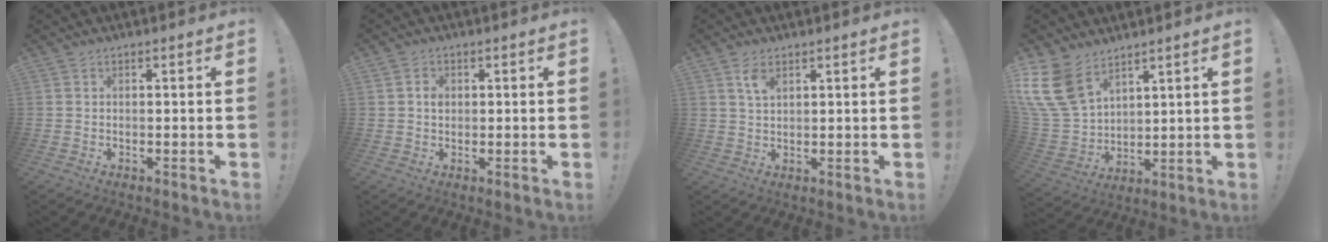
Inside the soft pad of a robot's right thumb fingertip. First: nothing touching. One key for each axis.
{"total": 2.6, "fx": 0.1, "fy": 2.2, "fz": 1.3, "tx": -0.011, "ty": 0.001, "tz": -0.001}
{"total": 4.0, "fx": 2.3, "fy": 1.9, "fz": 2.7, "tx": -0.036, "ty": -0.013, "tz": 0.038}
{"total": 16.2, "fx": 9.6, "fy": 9.8, "fz": 8.6, "tx": -0.188, "ty": -0.056, "tz": 0.187}